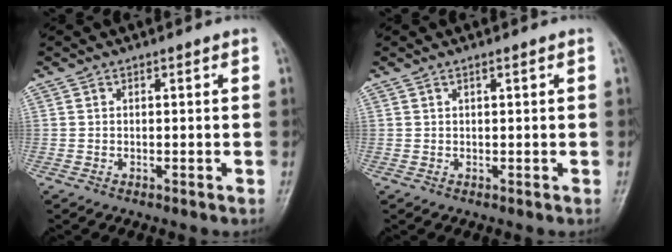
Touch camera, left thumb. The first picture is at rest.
{"total": 0.6, "force": [0.4, 0.1, 0.5], "torque": [-0.007, -0.001, 0.007]}